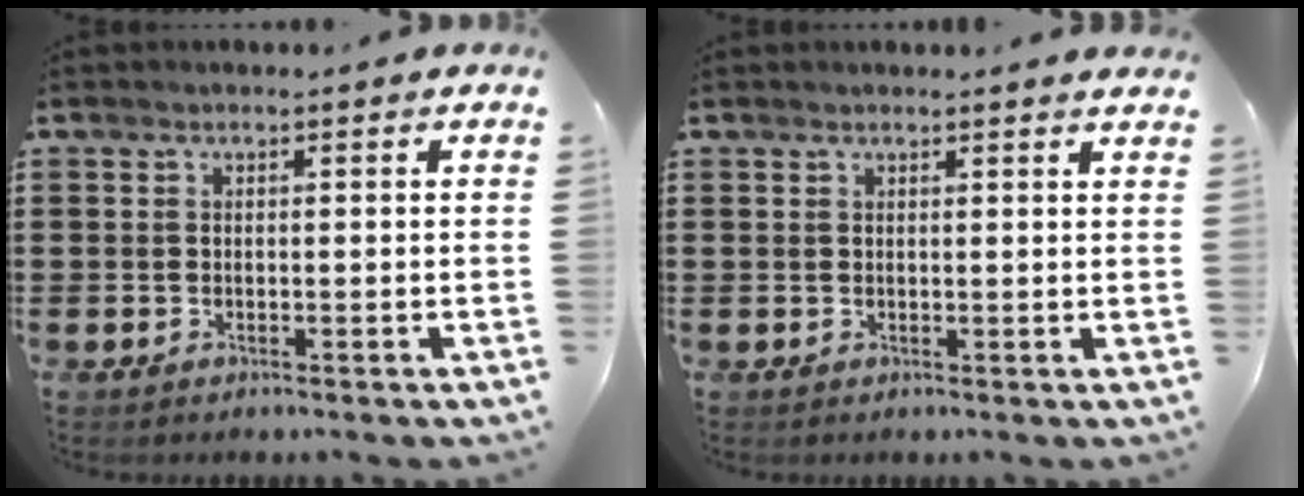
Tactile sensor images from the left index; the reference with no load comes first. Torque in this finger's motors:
{"motor_torque": [1.87, -0.27, 0.05, 0.03]}